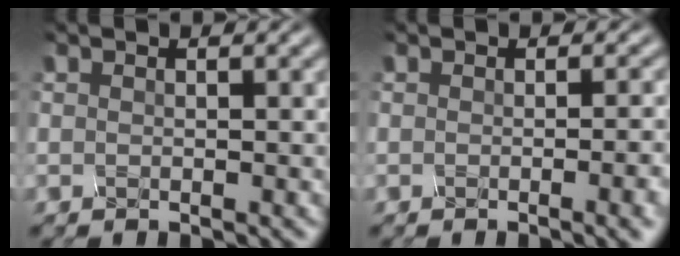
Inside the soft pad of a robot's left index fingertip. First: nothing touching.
{"total": 5.7, "force": [-1.3, 2.4, 5.0], "torque": [-0.025, 0.026, -0.002]}